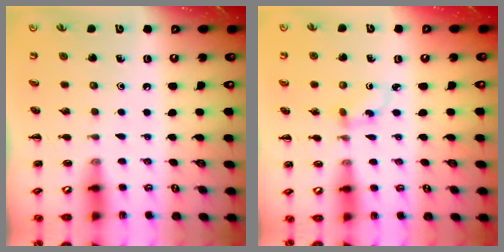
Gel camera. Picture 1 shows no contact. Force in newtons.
{"total": 2.2, "press": 2.0, "slide": 1.0}